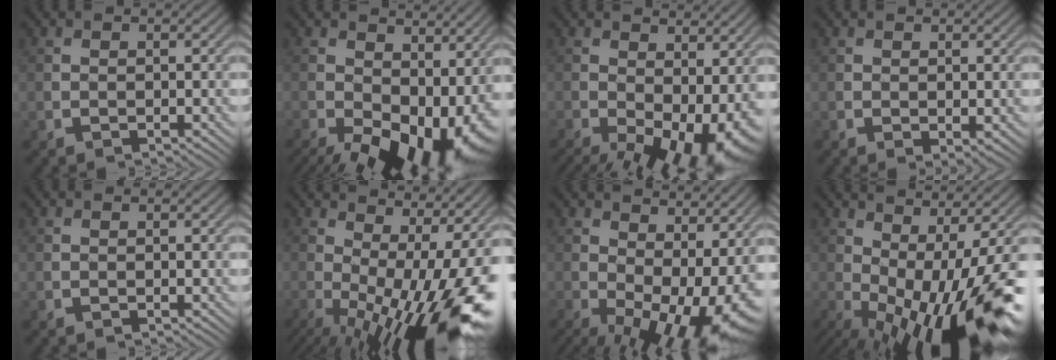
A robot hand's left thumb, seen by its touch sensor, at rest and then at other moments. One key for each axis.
{"total": 15.6, "fx": -4.0, "fy": 9.0, "fz": 12.1, "tx": -0.206, "ty": -0.048, "tz": -0.025}
{"total": 12.6, "fx": -4.3, "fy": 6.0, "fz": 10.2, "tx": -0.166, "ty": -0.038, "tz": -0.045}
{"total": 1.0, "fx": 0.1, "fy": 0.4, "fz": 0.9, "tx": -0.016, "ty": -0.005, "tz": 0.010}
{"total": 0.0}
{"total": 18.0, "fx": -2.1, "fy": 5.9, "fz": 16.9, "tx": -0.217, "ty": -0.011, "tz": -0.012}
{"total": 13.6, "fx": -1.2, "fy": 6.4, "fz": 11.9, "tx": -0.187, "ty": -0.019, "tz": 0.006}
{"total": 16.9, "fx": -3.4, "fy": 5.0, "fz": 15.8, "tx": -0.237, "ty": -0.005, "tz": -0.036}